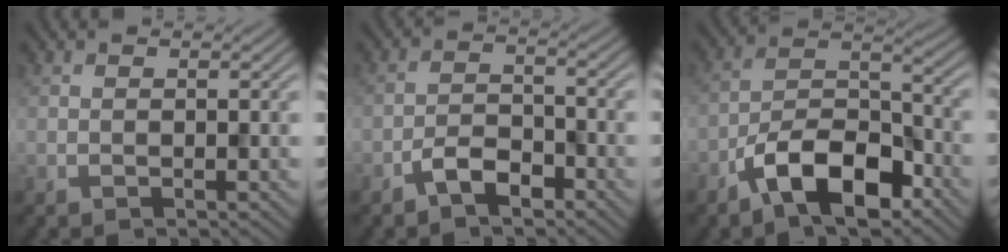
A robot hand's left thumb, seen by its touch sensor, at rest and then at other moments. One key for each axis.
{"total": 3.9, "fx": -2.7, "fy": 1.7, "fz": 2.2, "tx": -0.038, "ty": 0.006, "tz": -0.061}
{"total": 10.4, "fx": -6.5, "fy": 4.3, "fz": 6.9, "tx": -0.112, "ty": 0.008, "tz": -0.139}